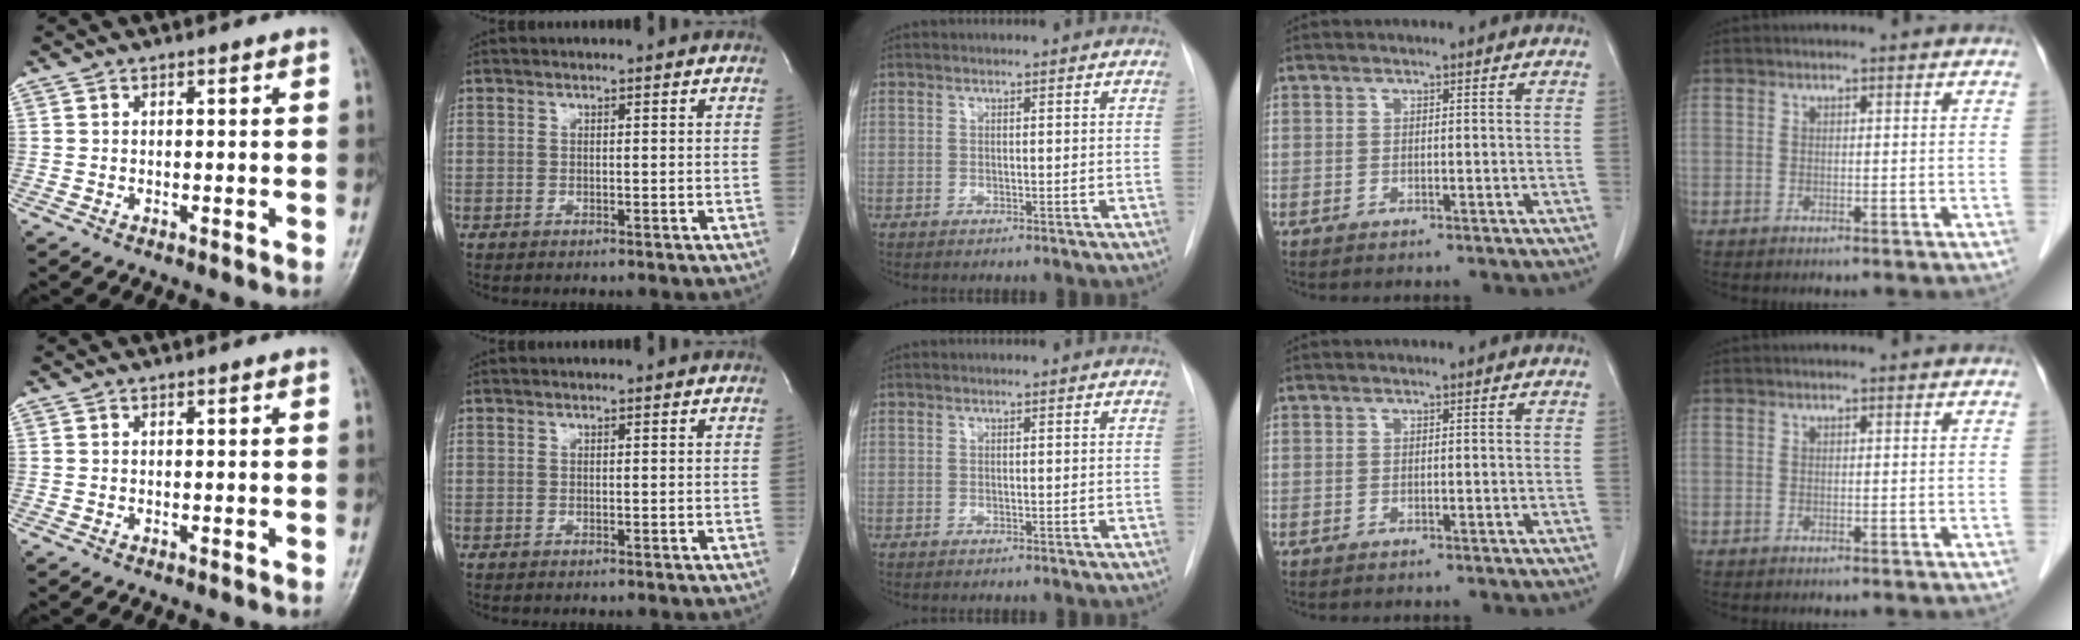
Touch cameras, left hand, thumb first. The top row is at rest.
{}